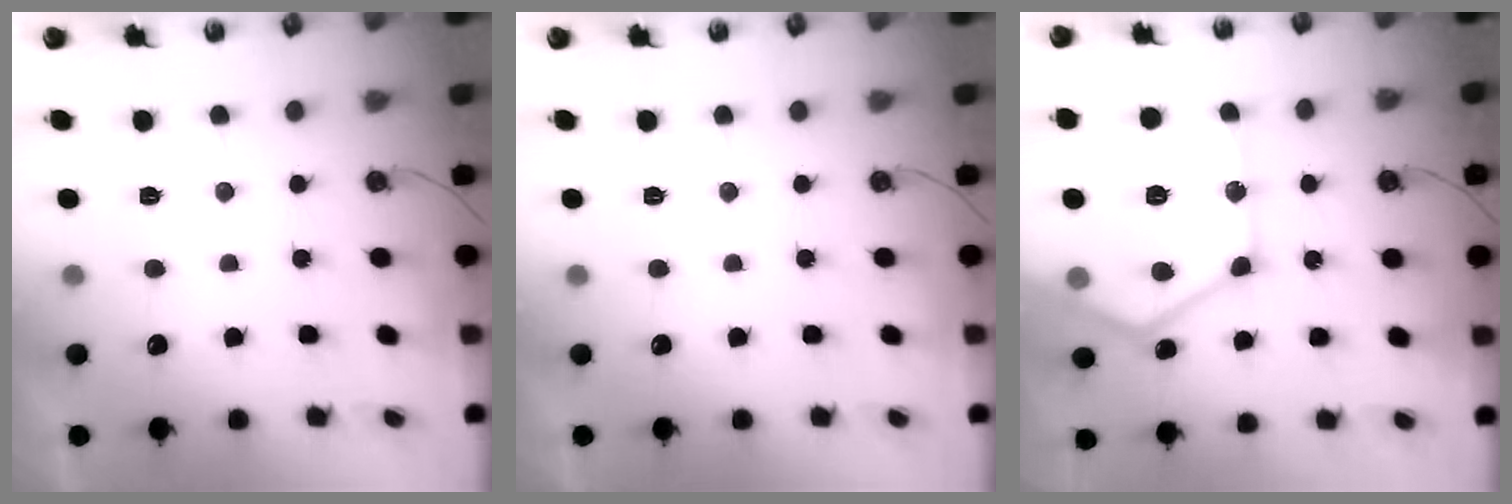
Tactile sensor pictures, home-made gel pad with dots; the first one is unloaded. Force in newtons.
{"total": 0.0}
{"total": 27.0, "press": 26.8, "slide": 3.2}